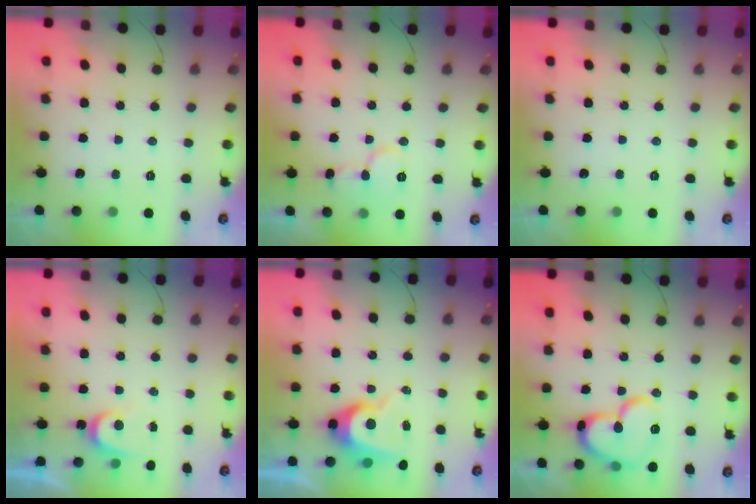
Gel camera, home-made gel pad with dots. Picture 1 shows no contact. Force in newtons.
{"total": 8.8, "press": 8.7, "slide": 1.0}
{"total": 0.0}
{"total": 3.1, "press": 3.1, "slide": 0.3}
{"total": 8.1, "press": 8.0, "slide": 0.4}
{"total": 16.2, "press": 16.1, "slide": 1.7}